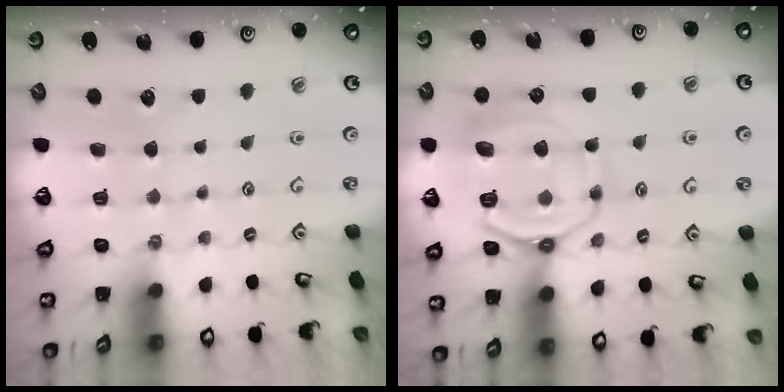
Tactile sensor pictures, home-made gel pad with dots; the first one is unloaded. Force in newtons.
{"total": 12.7, "press": 12.6, "slide": 1.4}